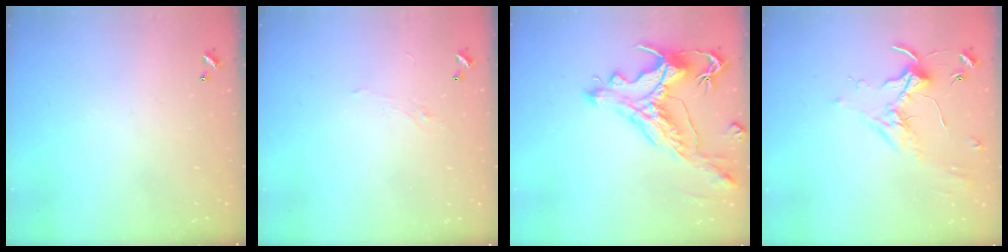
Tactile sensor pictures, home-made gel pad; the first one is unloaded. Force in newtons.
{"total": 0.8, "press": 0.5, "slide": 0.6}
{"total": 3.7, "press": 3.3, "slide": 1.7}
{"total": 1.8, "press": 1.8, "slide": 0.4}